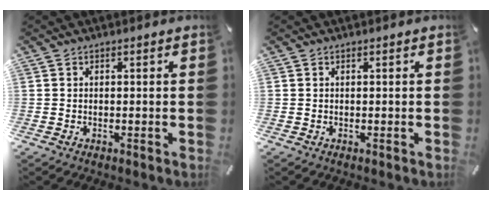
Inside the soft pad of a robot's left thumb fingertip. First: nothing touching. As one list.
[{"total": 0.0}]